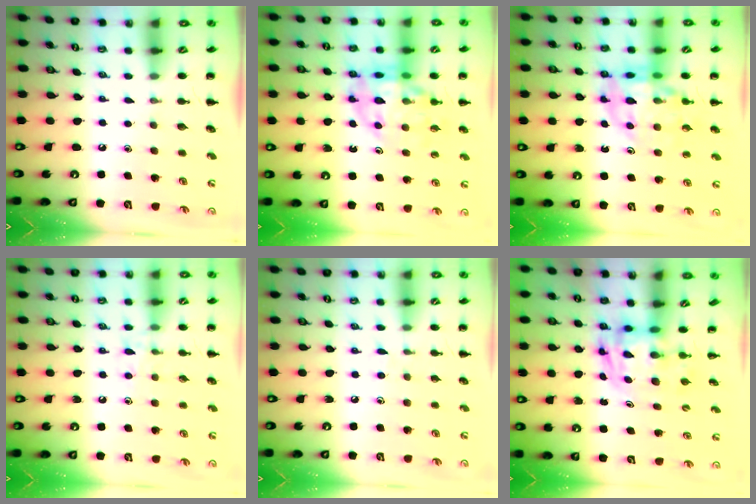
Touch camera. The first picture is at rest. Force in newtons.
{"total": 14.7, "press": 14.3, "slide": 3.6}
{"total": 12.8, "press": 12.4, "slide": 3.1}
{"total": 7.0, "press": 6.9, "slide": 1.4}
{"total": 3.0, "press": 2.6, "slide": 1.4}
{"total": 2.7, "press": 2.6, "slide": 0.5}